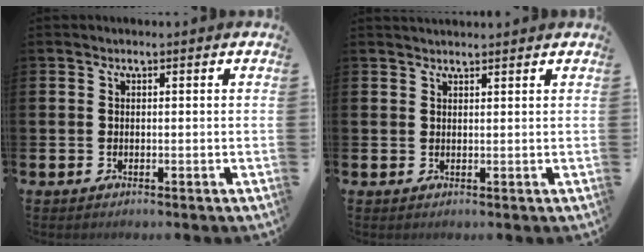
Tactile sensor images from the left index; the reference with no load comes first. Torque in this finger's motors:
{"motor_torque": [-0.09, -0.10, -0.01, 0.00]}